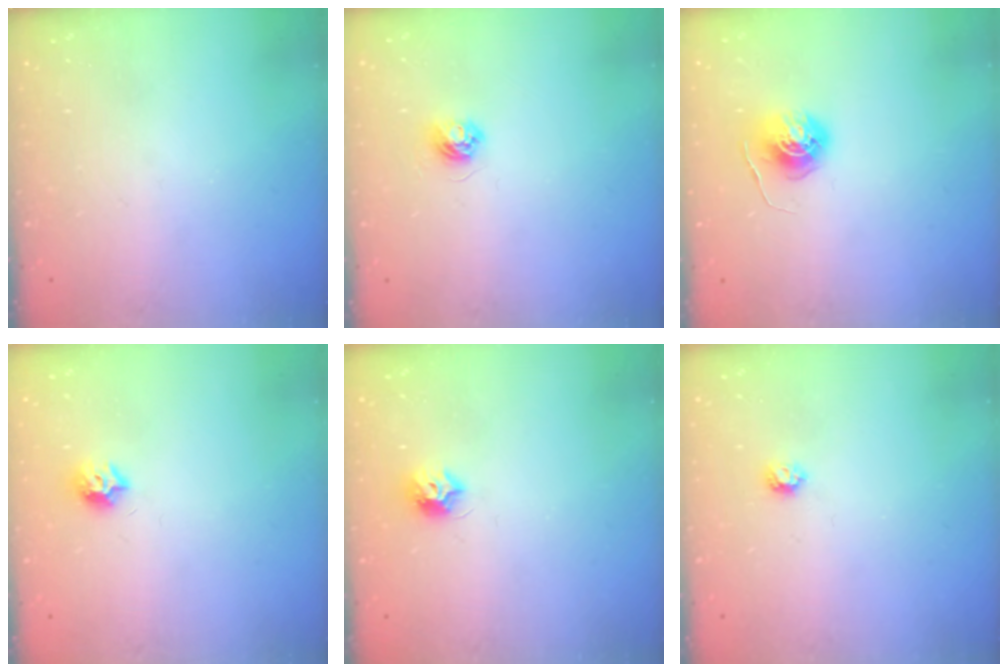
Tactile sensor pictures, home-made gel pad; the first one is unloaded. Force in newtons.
{"total": 4.0, "press": 4.0, "slide": 0.4}
{"total": 5.5, "press": 5.5, "slide": 0.3}
{"total": 6.9, "press": 6.9, "slide": 0.3}
{"total": 7.1, "press": 7.1, "slide": 0.5}
{"total": 3.9, "press": 3.9, "slide": 0.6}